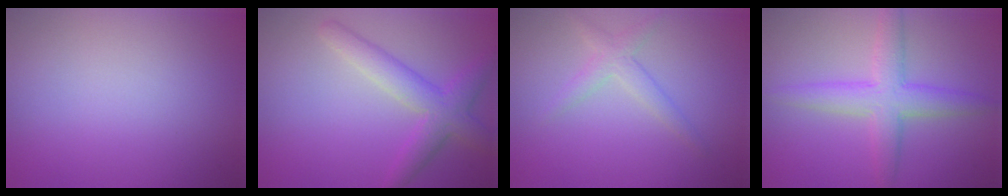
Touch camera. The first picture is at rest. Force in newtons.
{"total": 4.1, "press": 4.1, "slide": 0.1}
{"total": 2.0, "press": 2.0, "slide": 0.1}
{"total": 4.6, "press": 4.6, "slide": 0.1}